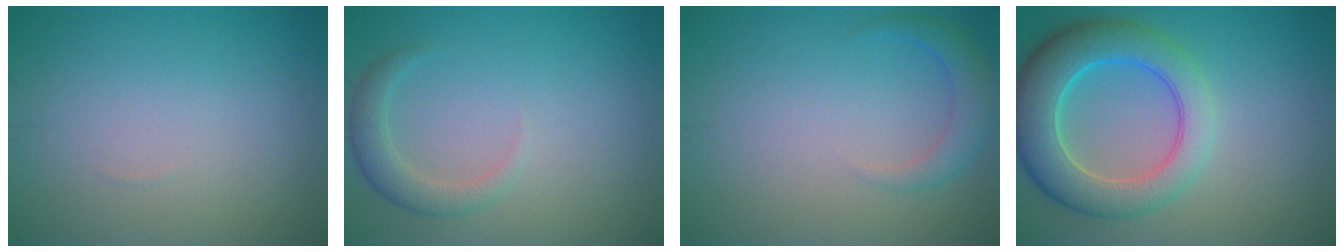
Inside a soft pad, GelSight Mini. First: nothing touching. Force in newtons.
{"total": 2.3, "press": 2.3, "slide": 0.2}
{"total": 2.3, "press": 2.3, "slide": 0.2}
{"total": 7.8, "press": 7.8, "slide": 0.3}